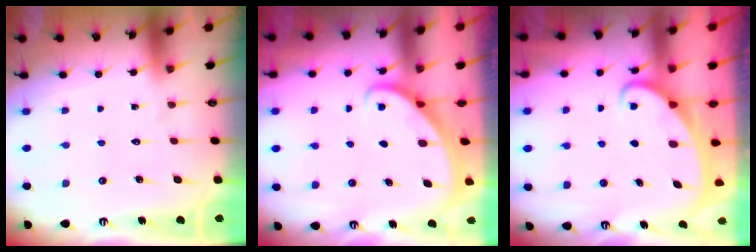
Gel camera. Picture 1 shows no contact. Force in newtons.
{"total": 1.7, "press": 1.7, "slide": 0.1}
{"total": 1.9, "press": 1.9, "slide": 0.3}